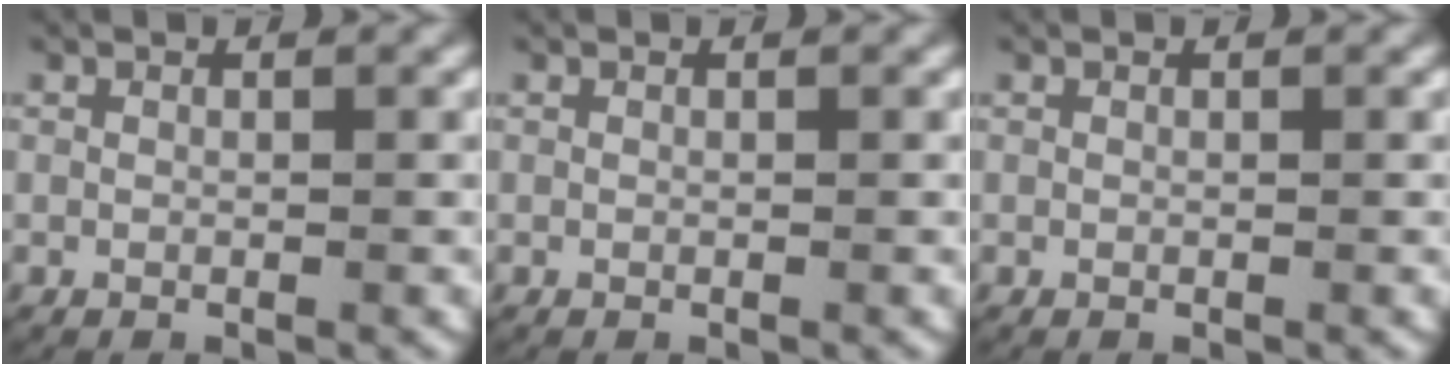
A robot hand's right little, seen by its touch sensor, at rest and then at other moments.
{"total": 0.0}
{"total": 0.0}